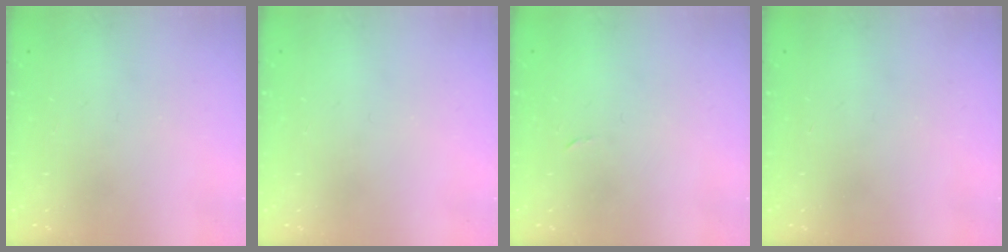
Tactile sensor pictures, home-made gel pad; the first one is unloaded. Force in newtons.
{"total": 0.0}
{"total": 2.3, "press": 2.3, "slide": 0.4}
{"total": 0.0}